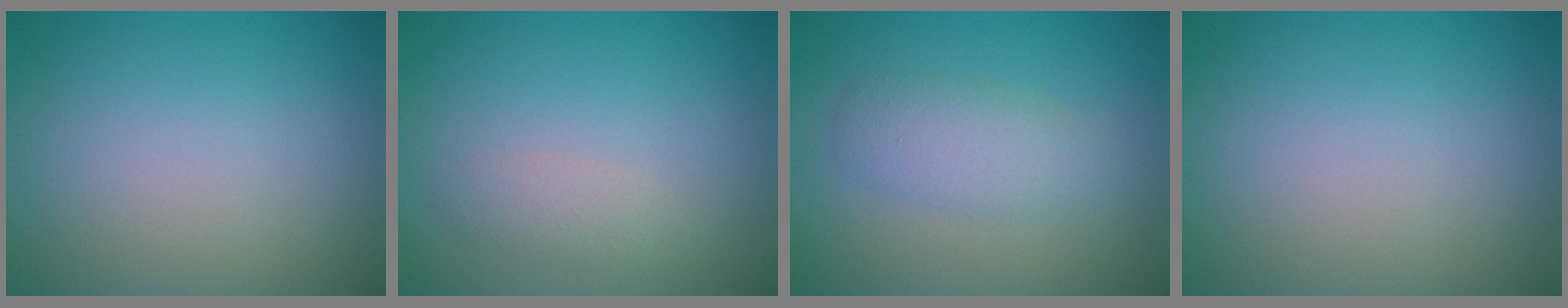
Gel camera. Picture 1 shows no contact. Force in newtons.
{"total": 1.4, "press": 1.4, "slide": 0.1}
{"total": 2.9, "press": 2.9, "slide": 0.1}
{"total": 0.0}